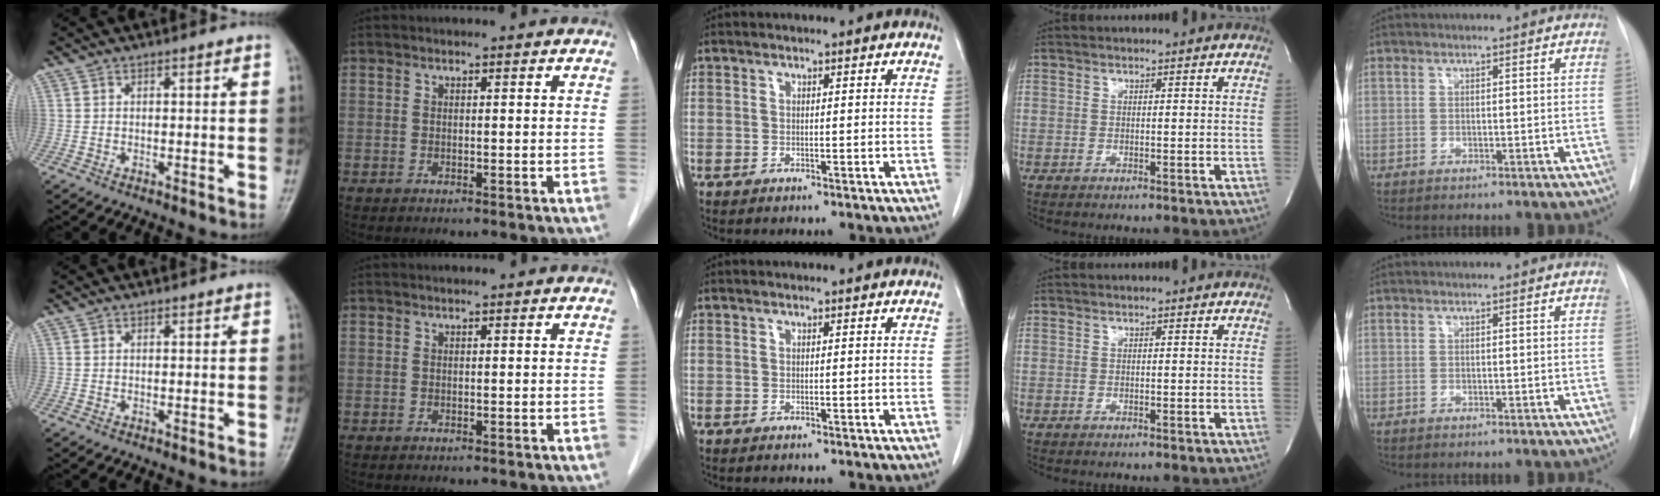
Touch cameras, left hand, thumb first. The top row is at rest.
{}